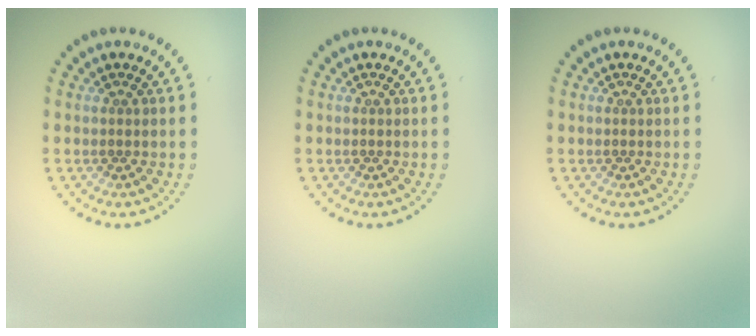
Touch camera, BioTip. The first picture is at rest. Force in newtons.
{"total": 0.0}
{"total": 0.0}